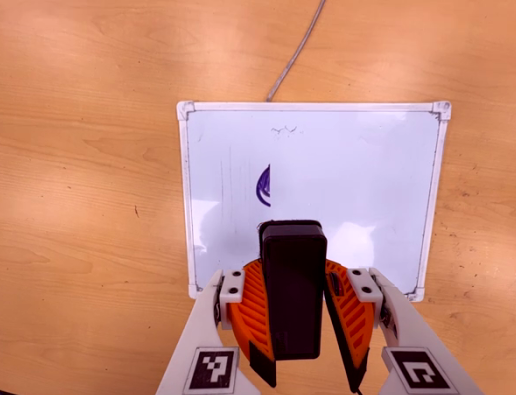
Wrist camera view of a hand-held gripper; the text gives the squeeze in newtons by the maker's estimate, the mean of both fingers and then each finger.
{"total": 9.7, "left": 9.2, "right": 10.3}